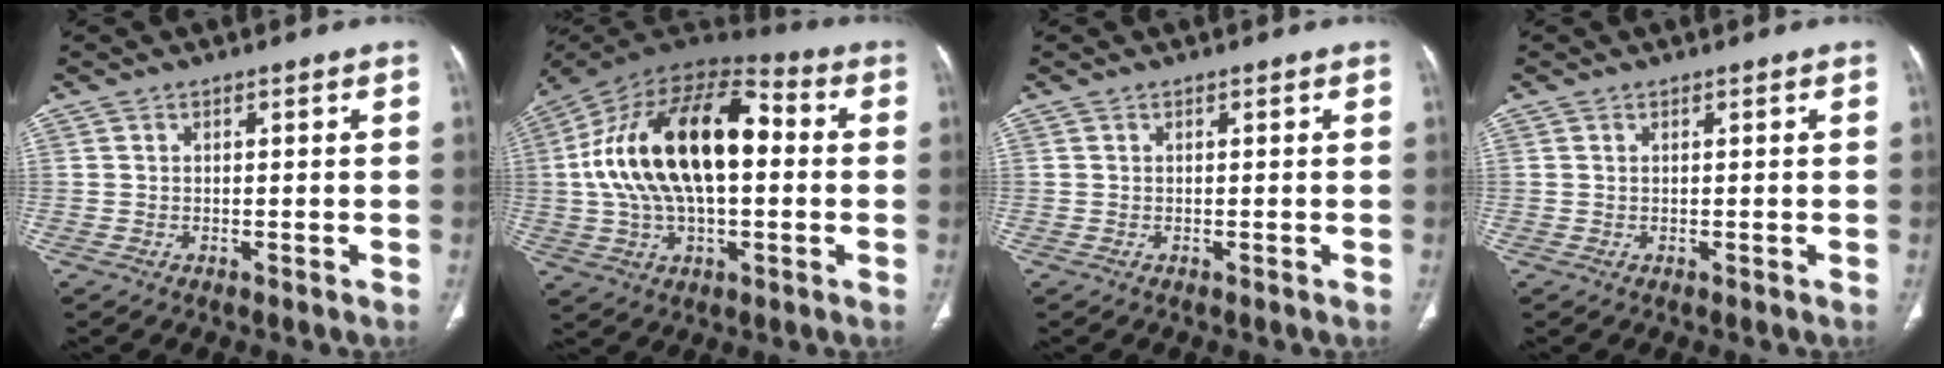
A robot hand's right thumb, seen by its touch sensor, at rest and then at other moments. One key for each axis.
{"total": 24.9, "fx": 2.0, "fy": 13.1, "fz": 21.1, "tx": -0.378, "ty": 0.032, "tz": 0.024}
{"total": 0.0}
{"total": 0.0}